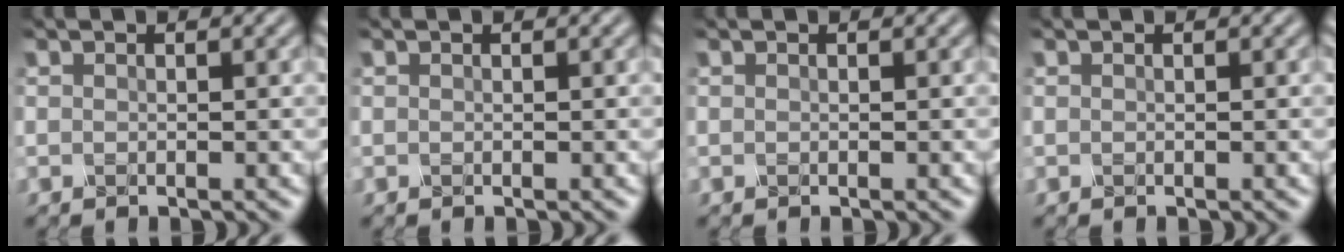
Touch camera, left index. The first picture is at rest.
{"total": 0.0}
{"total": 0.0}
{"total": 0.0}